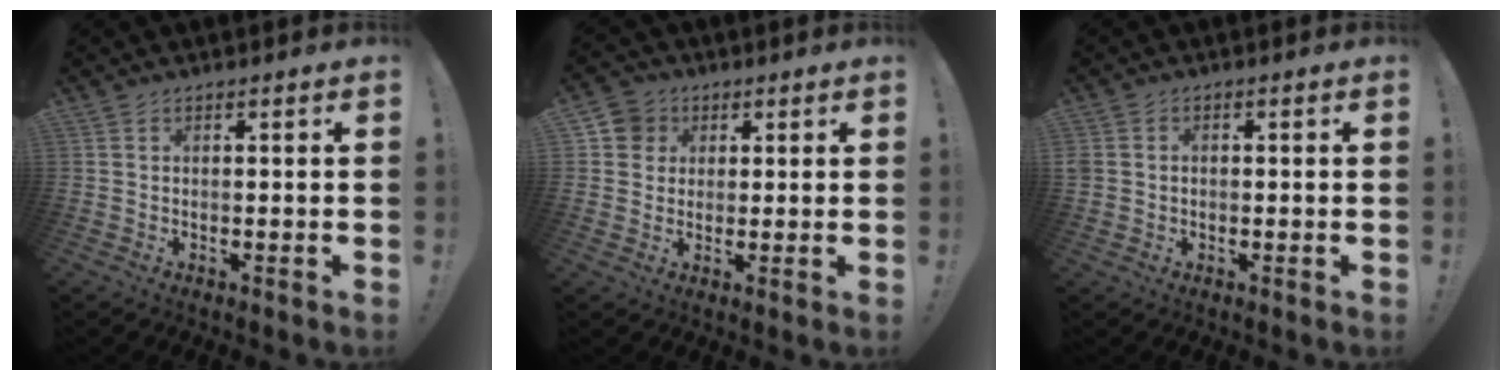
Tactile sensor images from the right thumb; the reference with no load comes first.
{"total": 6.3, "force": [2.1, 5.8, 1.2], "torque": [-0.023, -0.003, 0.043]}
{"total": 2.2, "force": [0.0, 1.9, 1.1], "torque": [-0.021, 0.005, 0.001]}